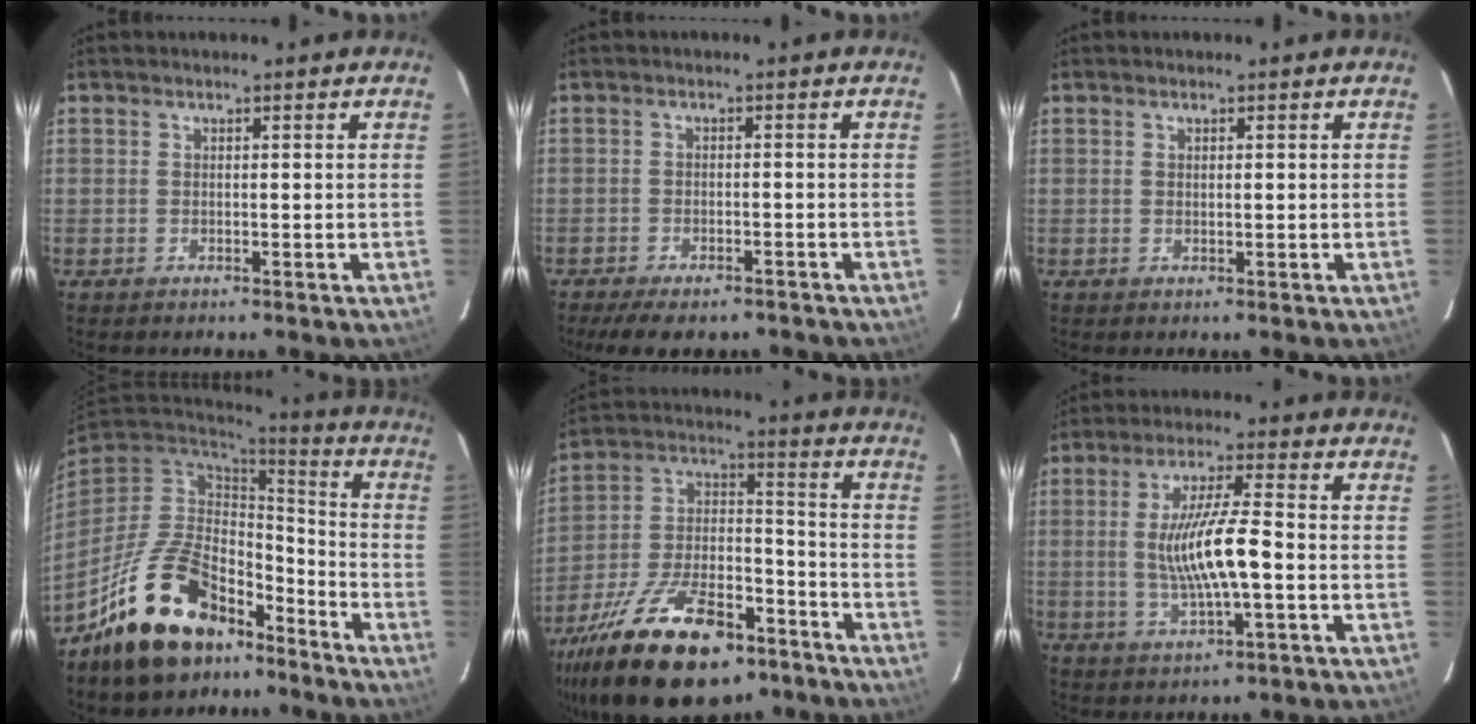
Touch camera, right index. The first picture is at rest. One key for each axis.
{"total": 9.5, "fx": -7.6, "fy": 3.2, "fz": 4.7, "tx": -0.106, "ty": -0.021, "tz": -0.112}
{"total": 0.5, "fx": 0.2, "fy": 0.3, "fz": 0.4, "tx": -0.007, "ty": 0.003, "tz": 0.005}
{"total": 19.5, "fx": -13.0, "fy": 10.4, "fz": 10.3, "tx": -0.219, "ty": 0.012, "tz": -0.197}
{"total": 26.1, "fx": -16.5, "fy": 11.8, "fz": 16.4, "tx": -0.314, "ty": -0.007, "tz": -0.262}
{"total": 10.8, "fx": -1.3, "fy": 1.6, "fz": 10.6, "tx": -0.198, "ty": -0.005, "tz": -0.020}